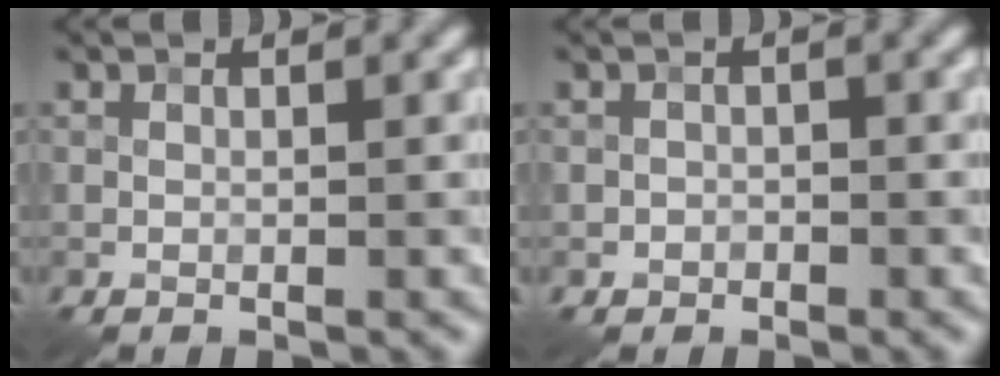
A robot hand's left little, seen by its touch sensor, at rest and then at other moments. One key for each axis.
{"total": 0.9, "fx": -0.4, "fy": 0.8, "fz": 0.0, "tx": 0.005, "ty": -0.003, "tz": -0.010}